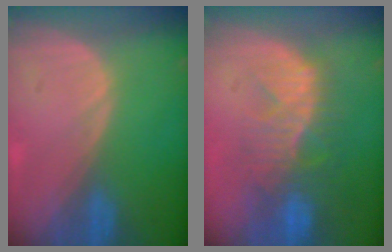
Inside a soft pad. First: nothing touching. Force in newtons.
{"total": 10.3, "press": 8.8, "slide": 5.4}